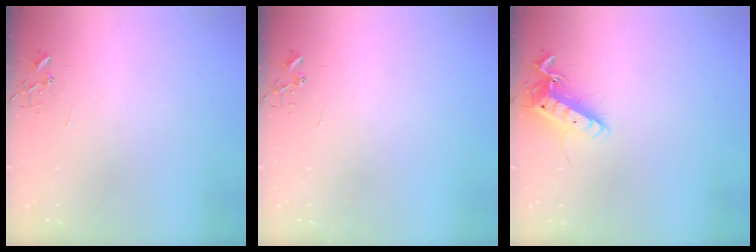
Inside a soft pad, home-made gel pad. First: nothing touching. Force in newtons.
{"total": 0.0}
{"total": 13.2, "press": 13.1, "slide": 1.2}